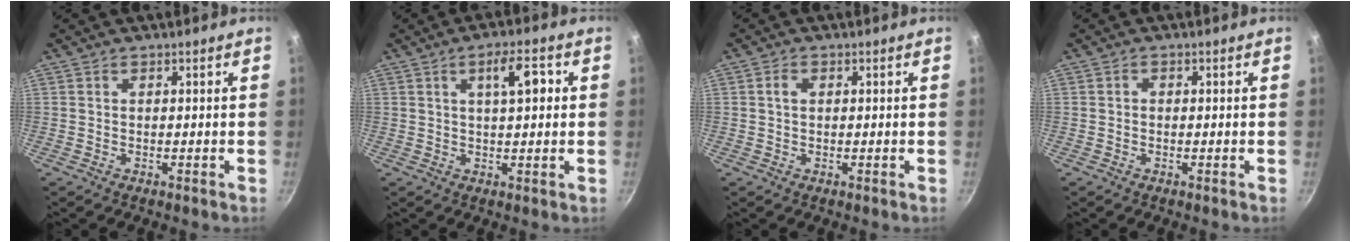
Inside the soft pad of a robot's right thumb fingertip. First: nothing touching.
{"total": 6.7, "force": [1.6, 2.3, 6.1], "torque": [-0.082, 0.005, 0.023]}
{"total": 1.5, "force": [0.2, 1.1, 1.0], "torque": [-0.016, 0.004, 0.003]}
{"total": 0.7, "force": [-0.2, 0.6, 0.2], "torque": [-0.004, 0.004, -0.004]}